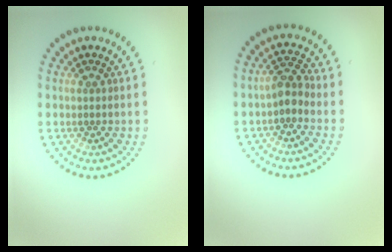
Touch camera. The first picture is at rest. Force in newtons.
{"total": 1.8, "press": 1.6, "slide": 0.9}